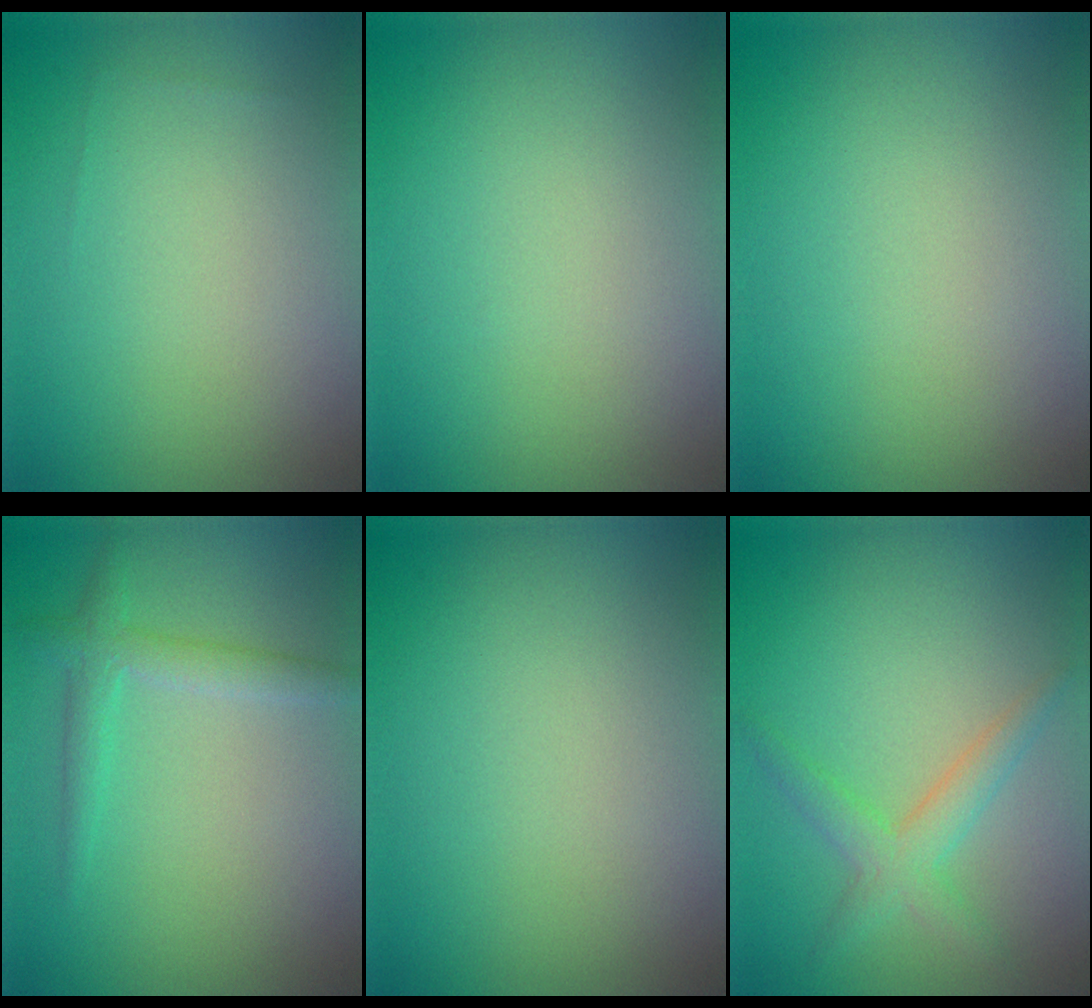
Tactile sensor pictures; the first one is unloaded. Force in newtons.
{"total": 0.0}
{"total": 0.0}
{"total": 2.3, "press": 2.3, "slide": 0.0}
{"total": 0.0}
{"total": 2.9, "press": 2.9, "slide": 0.1}